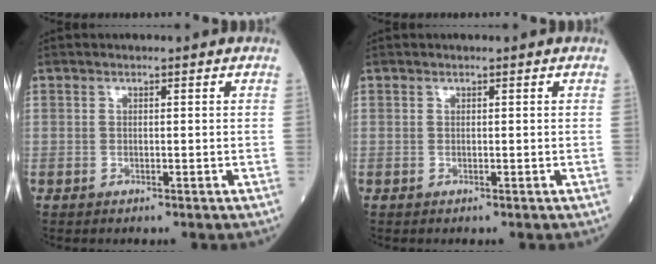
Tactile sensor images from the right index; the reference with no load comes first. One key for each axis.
{"total": 0.0}